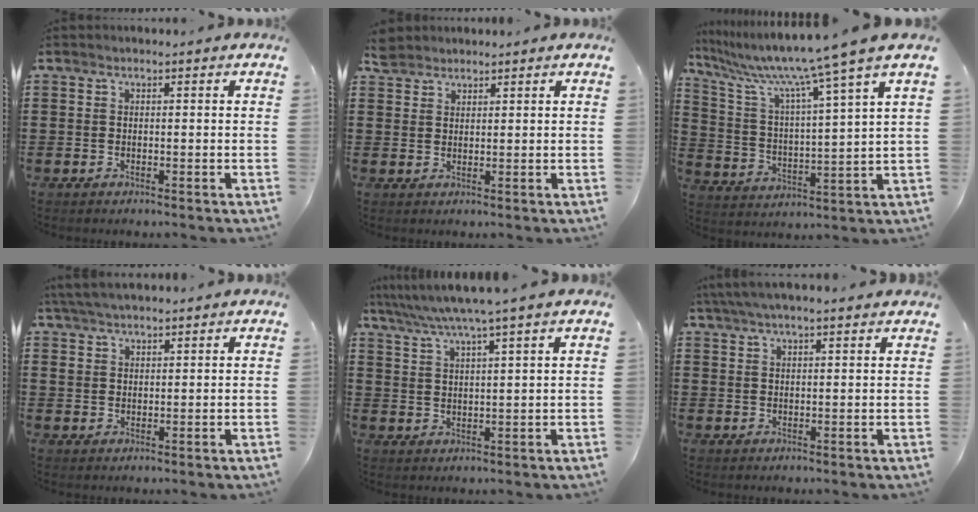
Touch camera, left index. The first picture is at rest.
{"total": 2.7, "force": [2.4, 1.2, 0.3], "torque": [-0.013, 0.006, 0.048]}
{"total": 9.9, "force": [7.9, -1.2, 5.7], "torque": [-0.145, -0.053, 0.120]}
{"total": 3.8, "force": [3.3, 1.3, 1.4], "torque": [-0.036, 0.001, 0.062]}
{"total": 5.4, "force": [4.4, -0.9, 3.0], "torque": [-0.071, -0.021, 0.074]}
{"total": 3.9, "force": [3.2, 0.4, 2.2], "torque": [-0.050, 0.001, 0.059]}